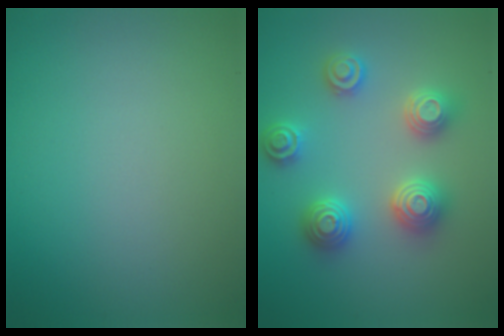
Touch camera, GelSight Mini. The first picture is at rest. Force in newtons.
{"total": 4.7, "press": 4.7, "slide": 0.6}